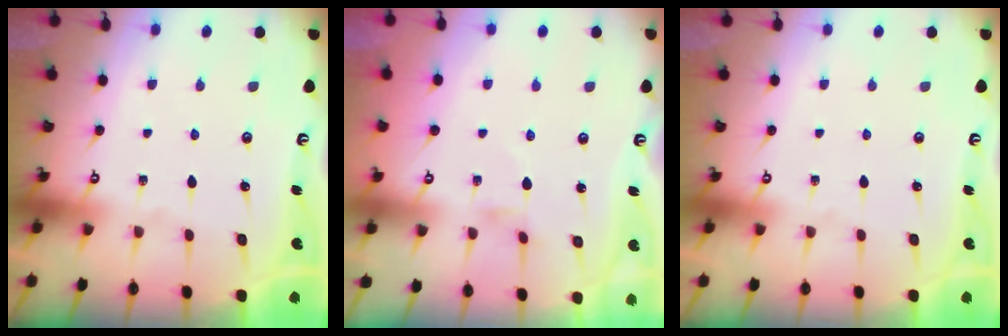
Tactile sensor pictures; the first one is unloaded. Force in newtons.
{"total": 1.4, "press": 1.4, "slide": 0.2}
{"total": 0.0}